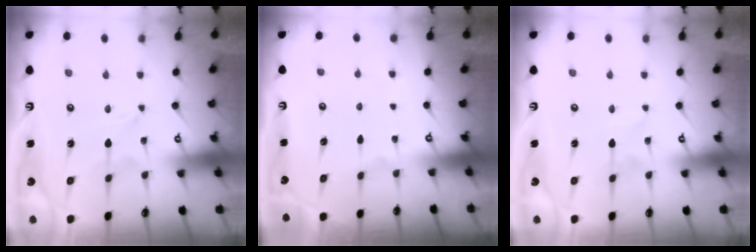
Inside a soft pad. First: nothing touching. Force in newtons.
{"total": 0.0}
{"total": 0.0}